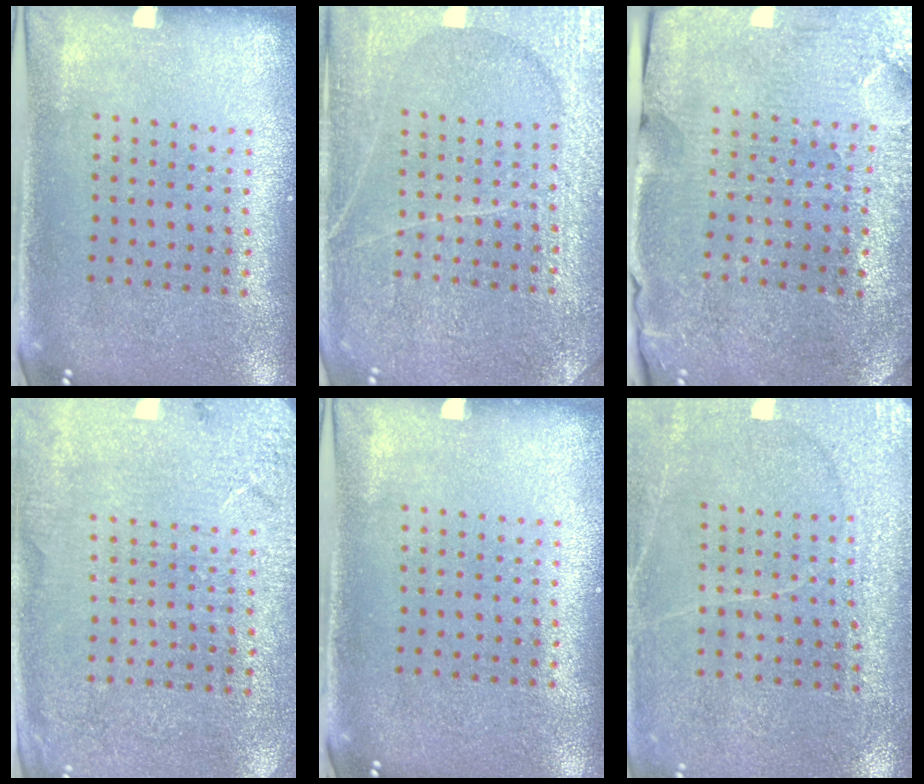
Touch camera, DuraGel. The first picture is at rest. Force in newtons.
{"total": 3.6, "press": 3.6, "slide": 0.4}
{"total": 3.8, "press": 3.7, "slide": 0.8}
{"total": 2.6, "press": 2.6, "slide": 0.4}
{"total": 0.0}
{"total": 3.0, "press": 3.0, "slide": 0.1}